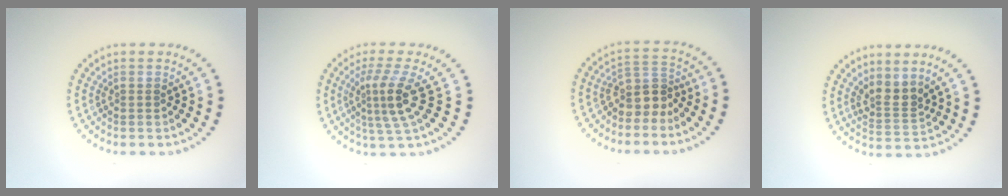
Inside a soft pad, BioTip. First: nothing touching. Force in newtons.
{"total": 3.7, "press": 2.7, "slide": 2.5}
{"total": 3.0, "press": 2.2, "slide": 2.0}
{"total": 2.6, "press": 1.8, "slide": 1.9}